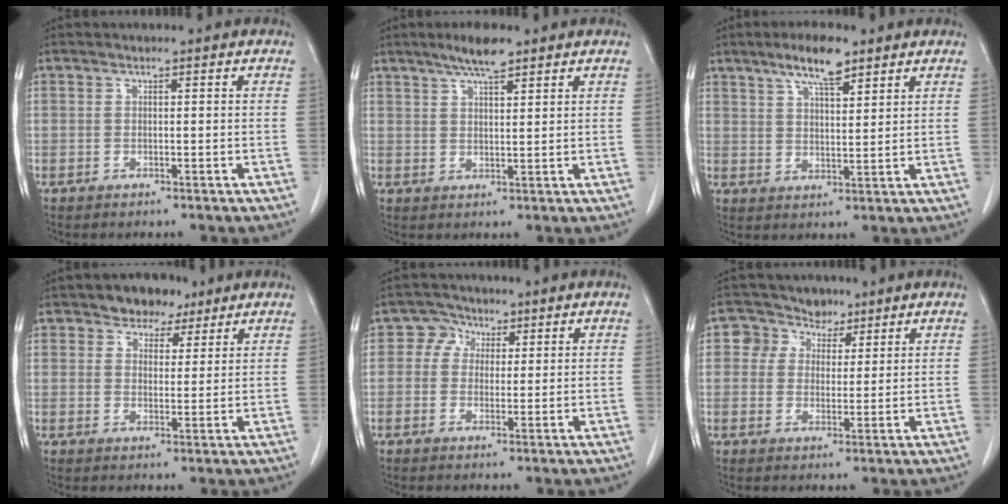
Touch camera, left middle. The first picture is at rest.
{"total": 5.2, "force": [3.9, 0.8, 3.4], "torque": [-0.064, 0.006, 0.068]}
{"total": 7.2, "force": [5.0, 1.6, 4.9], "torque": [-0.094, 0.005, 0.089]}
{"total": 5.3, "force": [3.8, 3.3, 1.7], "torque": [-0.021, 0.008, 0.063]}
{"total": 3.3, "force": [1.4, 2.9, 0.5], "torque": [-0.008, 0.009, 0.020]}
{"total": 5.0, "force": [3.1, 3.9, -0.1], "torque": [0.004, 0.013, 0.052]}